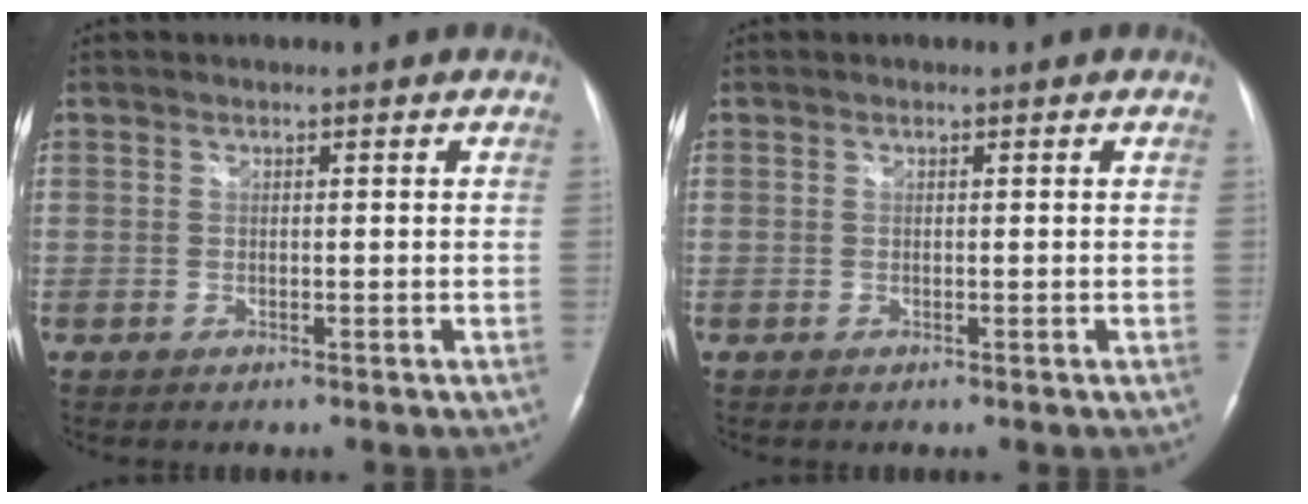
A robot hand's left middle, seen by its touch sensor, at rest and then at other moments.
{"total": 0.0}